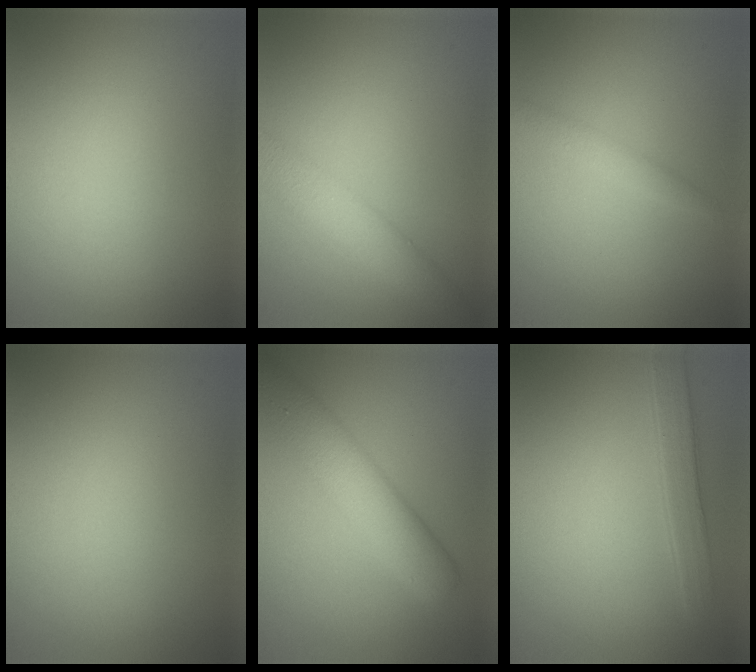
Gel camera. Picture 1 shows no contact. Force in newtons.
{"total": 3.7, "press": 3.7, "slide": 0.2}
{"total": 1.4, "press": 1.4, "slide": 0.1}
{"total": 0.0}
{"total": 6.2, "press": 6.2, "slide": 0.3}
{"total": 2.5, "press": 2.5, "slide": 0.1}